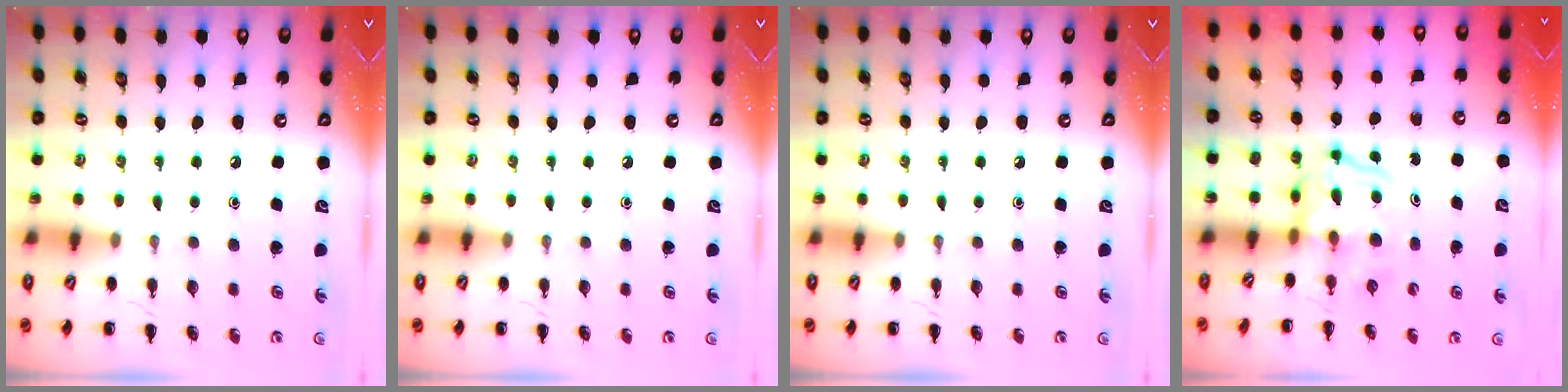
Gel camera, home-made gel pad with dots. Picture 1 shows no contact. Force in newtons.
{"total": 0.0}
{"total": 0.0}
{"total": 4.0, "press": 3.9, "slide": 0.6}